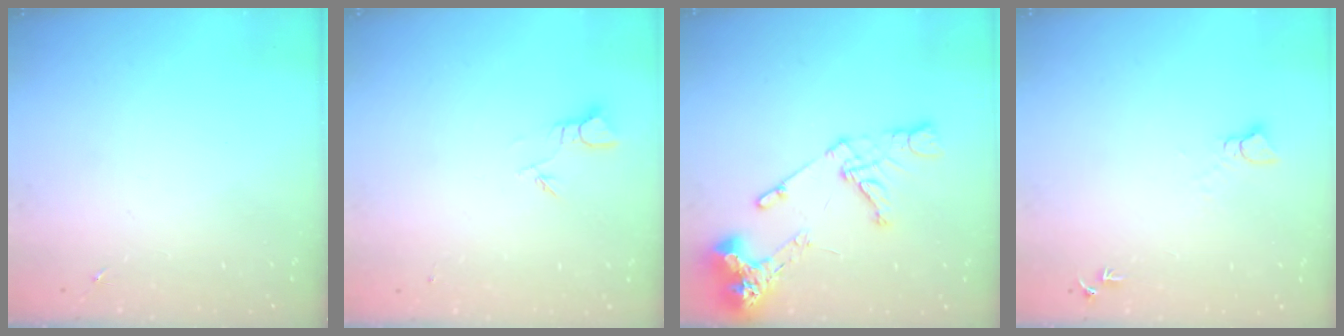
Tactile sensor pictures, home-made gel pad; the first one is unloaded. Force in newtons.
{"total": 2.7, "press": 2.7, "slide": 0.3}
{"total": 15.7, "press": 15.5, "slide": 1.9}
{"total": 4.6, "press": 4.6, "slide": 0.5}